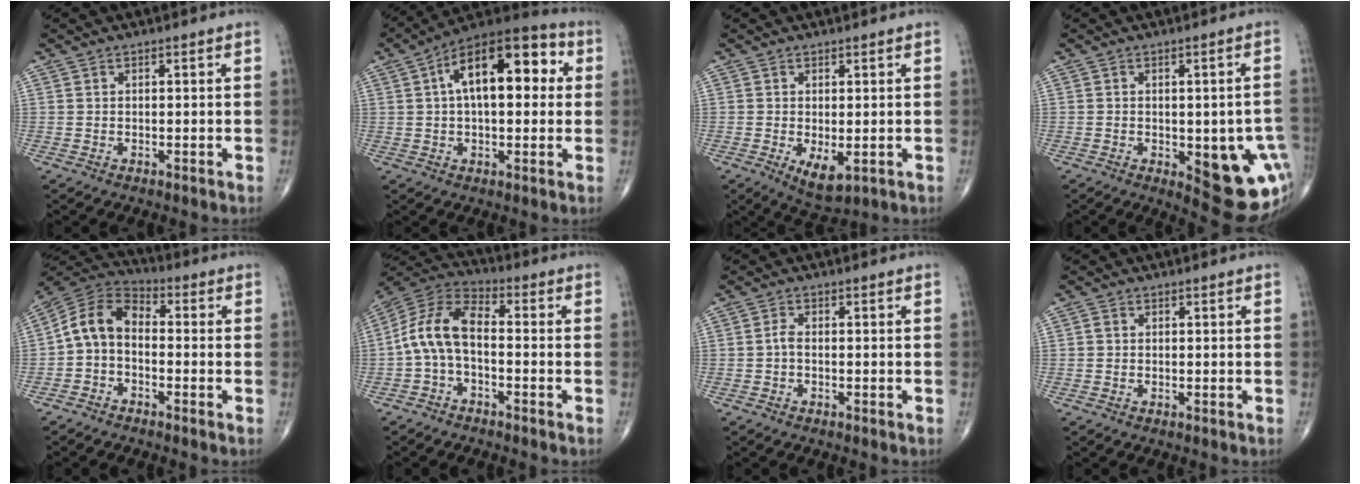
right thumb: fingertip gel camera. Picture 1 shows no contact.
{"total": 18.0, "force": [3.9, 8.8, 15.2], "torque": [-0.207, 0.035, 0.049]}
{"total": 5.0, "force": [-1.1, 2.3, 4.3], "torque": [-0.069, -0.015, -0.007]}
{"total": 15.6, "force": [-3.7, 6.5, 13.7], "torque": [-0.125, 0.006, -0.021]}
{"total": 8.8, "force": [-1.1, 5.9, 6.4], "torque": [-0.109, 0.036, -0.039]}
{"total": 10.0, "force": [-1.6, 5.3, 8.3], "torque": [-0.165, 0.037, -0.044]}
{"total": 1.3, "force": [-0.4, 0.6, 1.1], "torque": [-0.020, 0.002, -0.011]}
{"total": 0.7, "force": [0.0, 0.6, 0.3], "torque": [-0.003, 0.001, -0.002]}